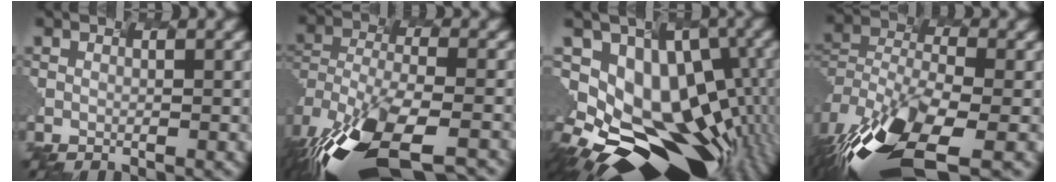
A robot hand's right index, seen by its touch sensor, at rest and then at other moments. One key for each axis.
{"total": 15.1, "fx": -10.0, "fy": 7.3, "fz": 8.6, "tx": -0.222, "ty": -0.041, "tz": -0.105}
{"total": 14.4, "fx": -4.7, "fy": 9.2, "fz": 10.1, "tx": -0.153, "ty": -0.001, "tz": -0.042}
{"total": 13.6, "fx": -9.0, "fy": 6.0, "fz": 8.3, "tx": -0.235, "ty": -0.044, "tz": -0.118}